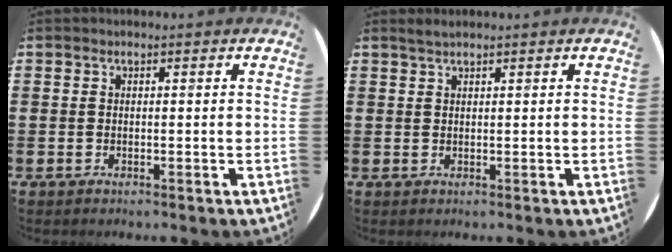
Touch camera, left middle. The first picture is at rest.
{"total": 1.0, "force": [0.9, -0.1, 0.4], "torque": [-0.009, 0.001, 0.017]}